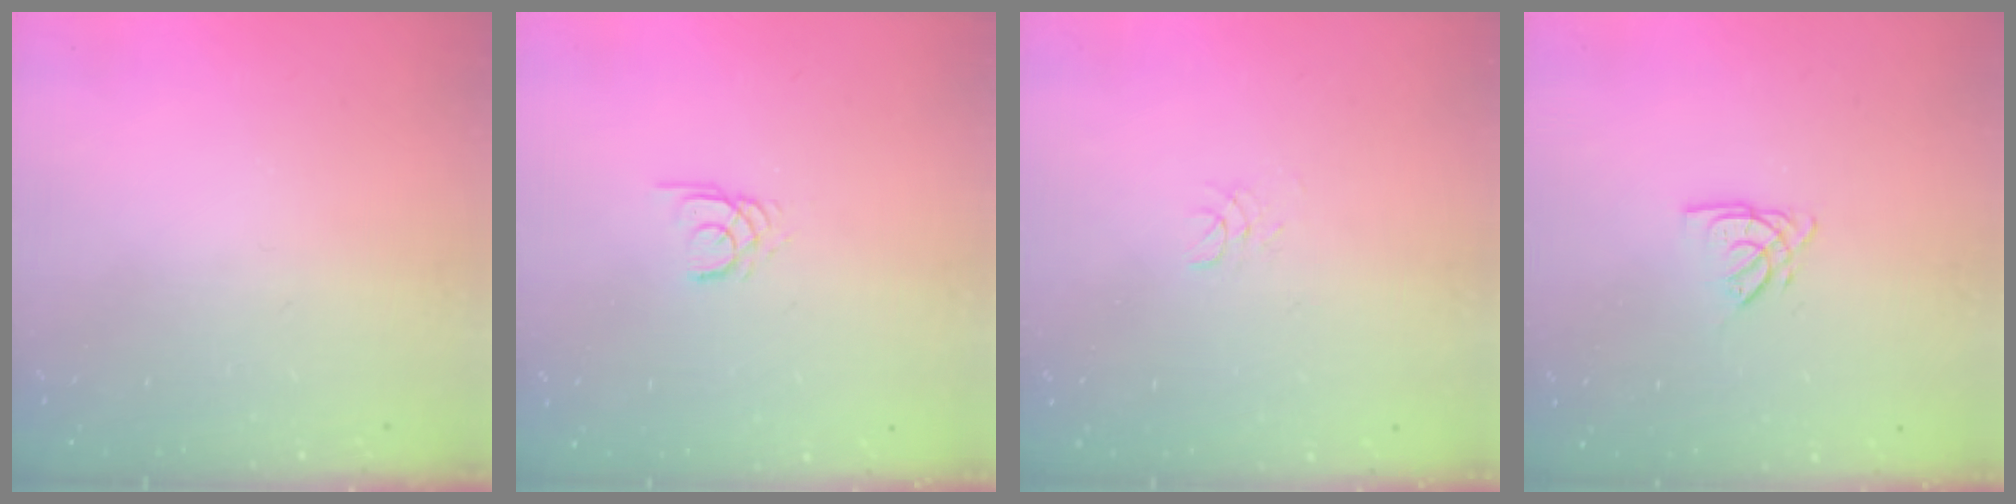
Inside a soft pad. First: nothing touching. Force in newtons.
{"total": 2.4, "press": 2.4, "slide": 0.1}
{"total": 1.7, "press": 1.7, "slide": 0.2}
{"total": 3.1, "press": 3.1, "slide": 0.3}